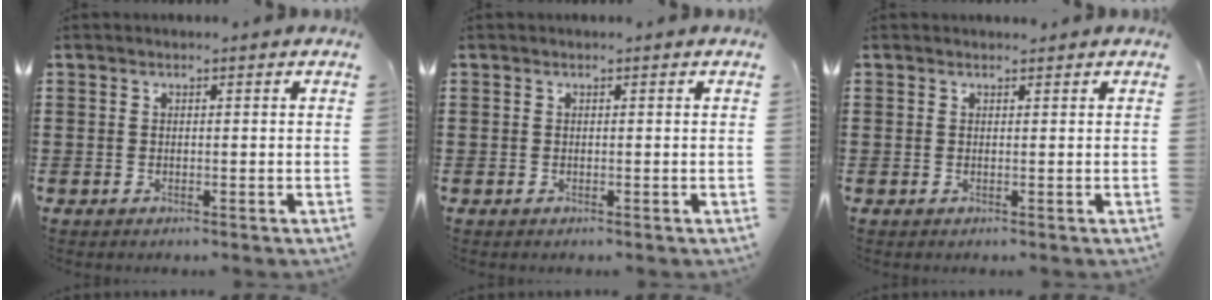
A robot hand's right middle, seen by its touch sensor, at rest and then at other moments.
{"total": 0.0}
{"total": 0.5, "force": [0.4, 0.3, 0.0], "torque": [0.008, -0.002, 0.006]}